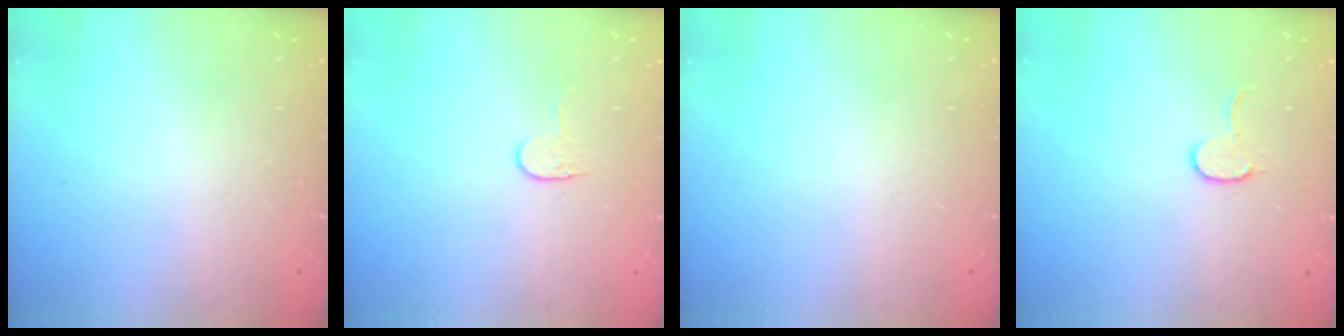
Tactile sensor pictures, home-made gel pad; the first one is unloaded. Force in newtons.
{"total": 3.8, "press": 3.7, "slide": 0.4}
{"total": 0.0}
{"total": 5.9, "press": 5.9, "slide": 0.5}